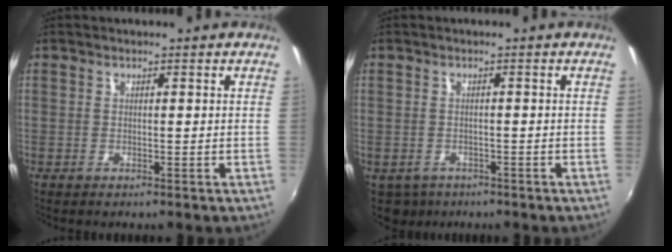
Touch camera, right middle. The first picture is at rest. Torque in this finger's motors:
{"motor_torque": [0.02, -0.04, -0.02, -0.01]}